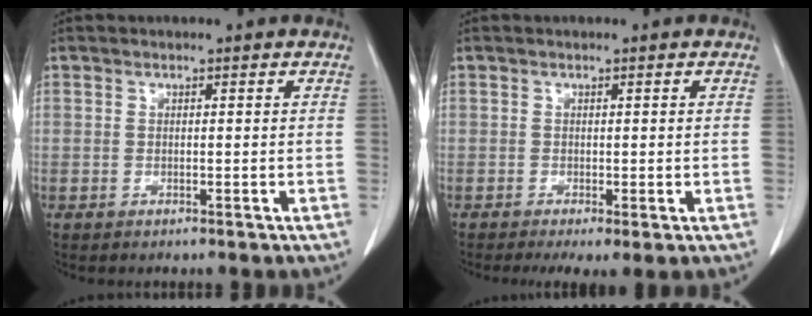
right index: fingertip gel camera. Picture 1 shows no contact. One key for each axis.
{"total": 3.8, "fx": -1.5, "fy": 1.0, "fz": 3.3, "tx": -0.054, "ty": -0.008, "tz": -0.018}